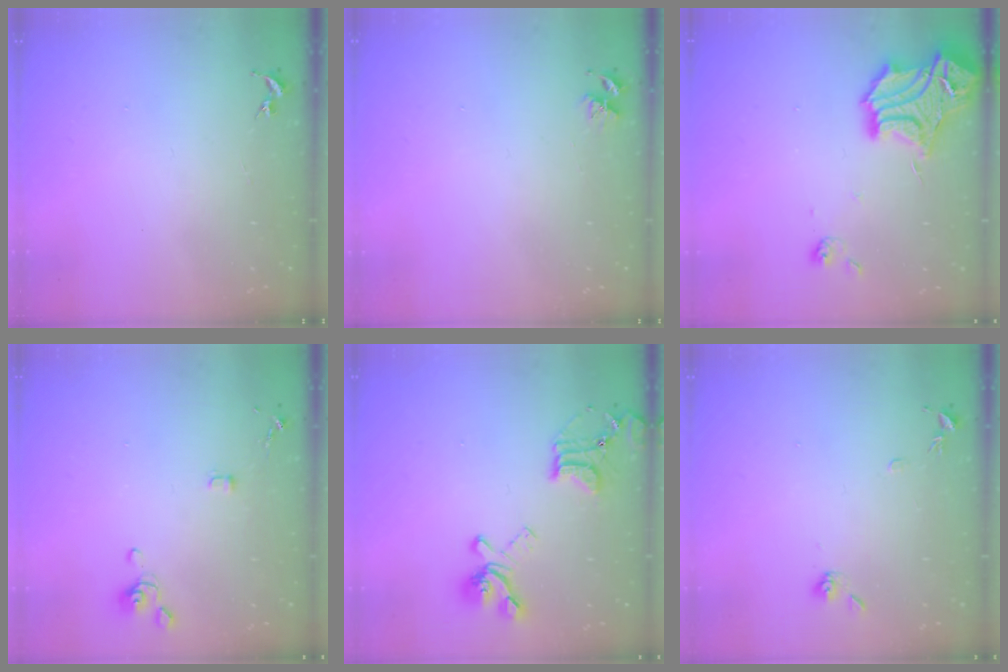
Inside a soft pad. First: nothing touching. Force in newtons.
{"total": 3.6, "press": 3.6, "slide": 0.5}
{"total": 17.9, "press": 17.9, "slide": 1.4}
{"total": 3.5, "press": 3.4, "slide": 0.9}
{"total": 18.2, "press": 18.1, "slide": 1.7}
{"total": 6.4, "press": 6.3, "slide": 0.9}